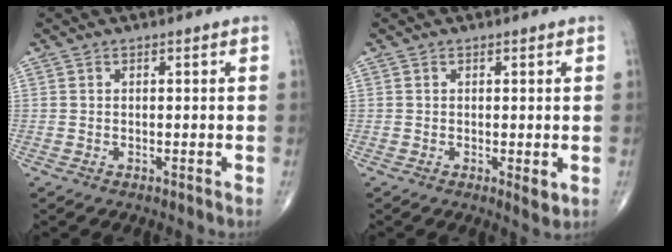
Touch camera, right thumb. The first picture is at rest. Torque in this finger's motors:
{"motor_torque": [0.06, 0.62, -0.10, -0.01, 0.03]}